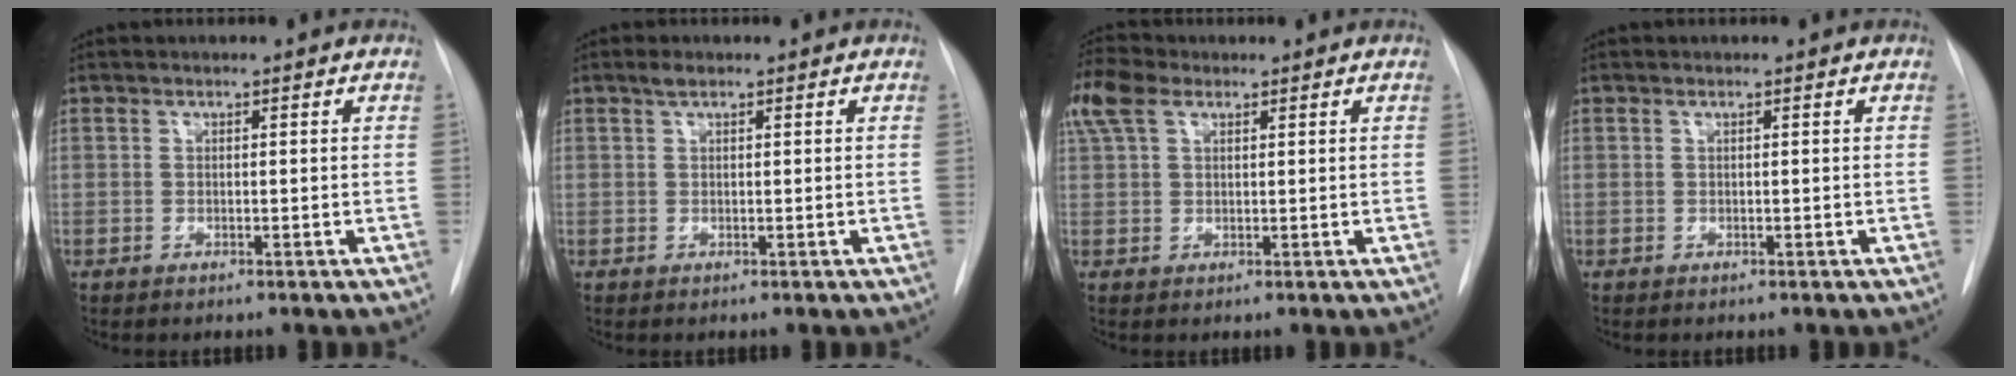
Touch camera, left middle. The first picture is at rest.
{"total": 1.1, "force": [0.8, 0.2, 0.7], "torque": [-0.016, 0.005, 0.016]}
{"total": 6.3, "force": [3.6, 3.3, 4.0], "torque": [-0.108, 0.033, 0.072]}
{"total": 0.0}